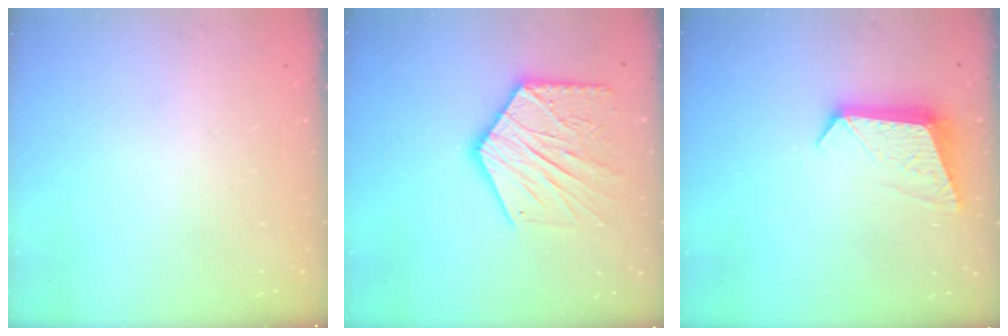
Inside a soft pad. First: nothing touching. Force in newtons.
{"total": 17.7, "press": 17.6, "slide": 1.4}
{"total": 9.9, "press": 9.9, "slide": 0.5}